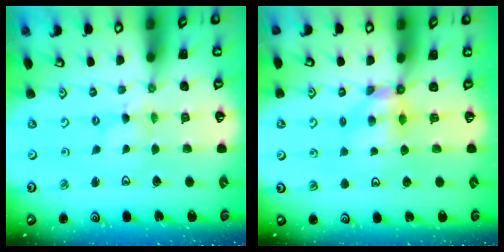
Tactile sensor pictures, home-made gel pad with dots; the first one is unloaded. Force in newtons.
{"total": 5.2, "press": 5.2, "slide": 0.3}